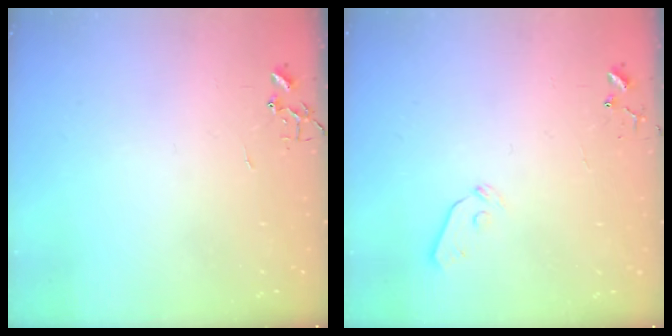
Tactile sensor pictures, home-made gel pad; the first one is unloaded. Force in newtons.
{"total": 4.4, "press": 4.3, "slide": 0.6}